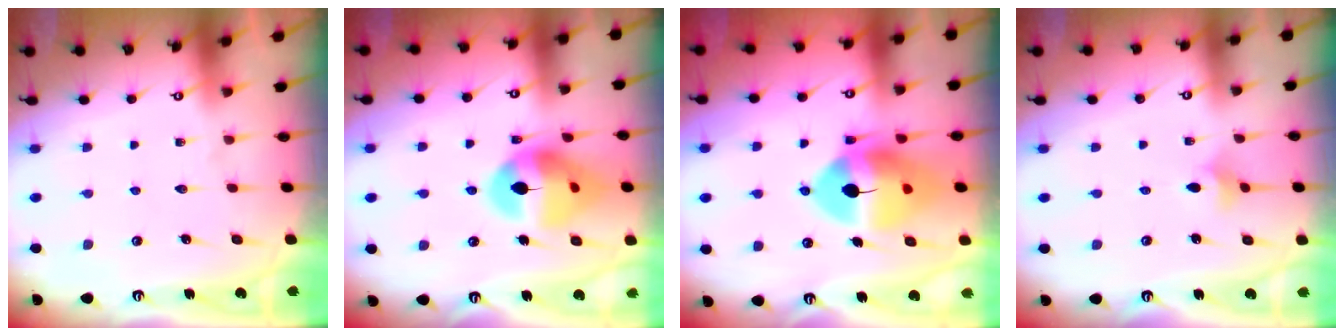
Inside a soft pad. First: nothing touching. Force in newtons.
{"total": 15.4, "press": 15.3, "slide": 2.1}
{"total": 15.4, "press": 15.2, "slide": 2.4}
{"total": 3.7, "press": 3.5, "slide": 1.0}